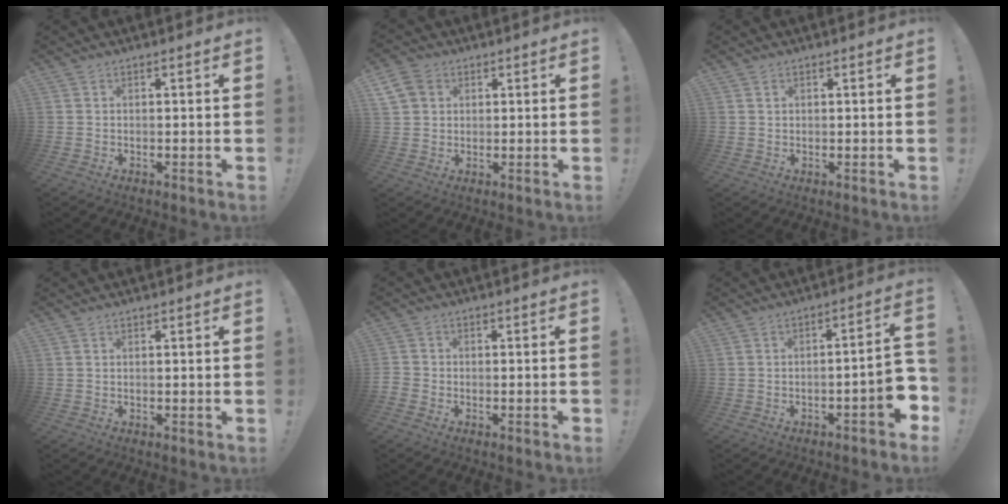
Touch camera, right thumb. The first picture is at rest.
{"total": 6.9, "force": [2.9, 5.5, 3.0], "torque": [-0.065, -0.003, 0.060]}
{"total": 1.1, "force": [0.5, 0.9, 0.2], "torque": [0.000, 0.002, 0.009]}
{"total": 0.0}
{"total": 2.7, "force": [-2.1, 1.2, 1.1], "torque": [-0.024, 0.010, -0.038]}
{"total": 7.9, "force": [-3.2, 1.1, 7.1], "torque": [-0.100, 0.007, -0.054]}